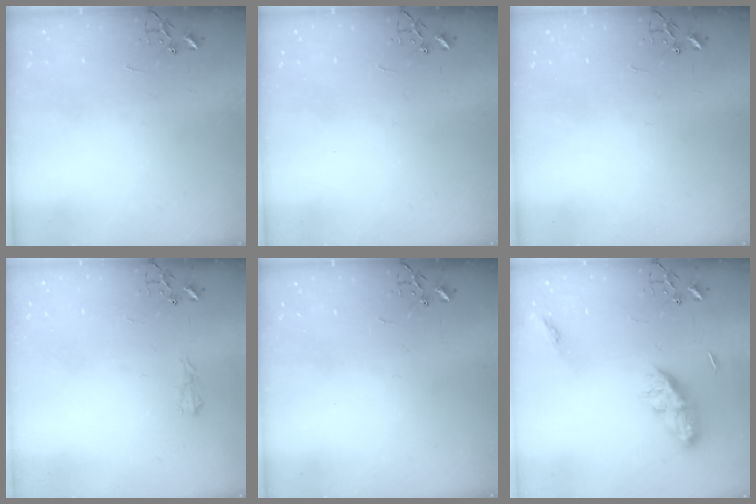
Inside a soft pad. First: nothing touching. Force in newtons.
{"total": 0.0}
{"total": 0.0}
{"total": 5.8, "press": 5.8, "slide": 0.7}
{"total": 0.0}
{"total": 9.4, "press": 9.4, "slide": 0.1}